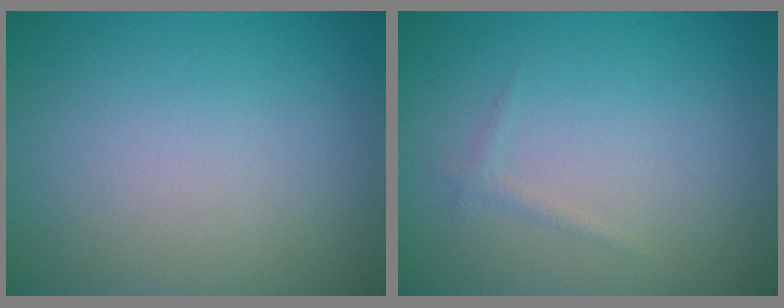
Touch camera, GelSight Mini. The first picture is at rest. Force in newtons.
{"total": 0.7, "press": 0.7, "slide": 0.0}